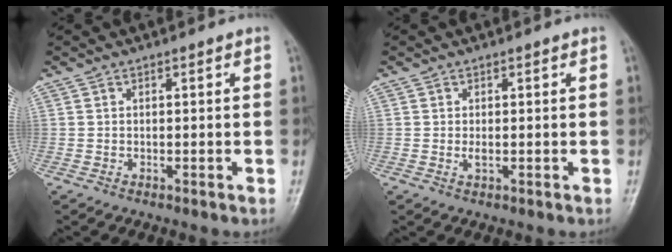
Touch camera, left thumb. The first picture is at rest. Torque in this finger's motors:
{"motor_torque": [-0.04, 0.05, 0.08, -0.01, 0.00]}